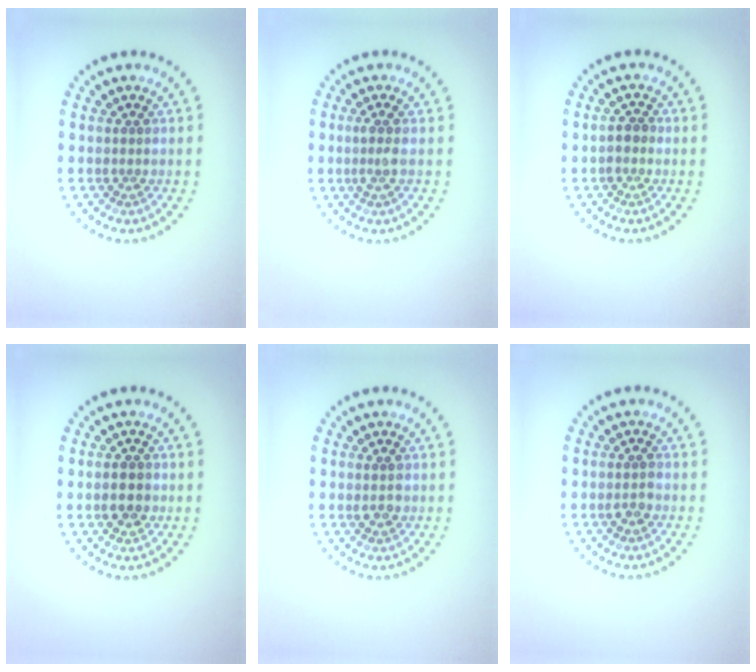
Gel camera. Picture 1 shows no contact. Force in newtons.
{"total": 1.5, "press": 1.2, "slide": 0.9}
{"total": 1.5, "press": 1.3, "slide": 0.6}
{"total": 2.4, "press": 2.4, "slide": 0.3}
{"total": 1.5, "press": 1.4, "slide": 0.3}
{"total": 1.4, "press": 1.3, "slide": 0.3}